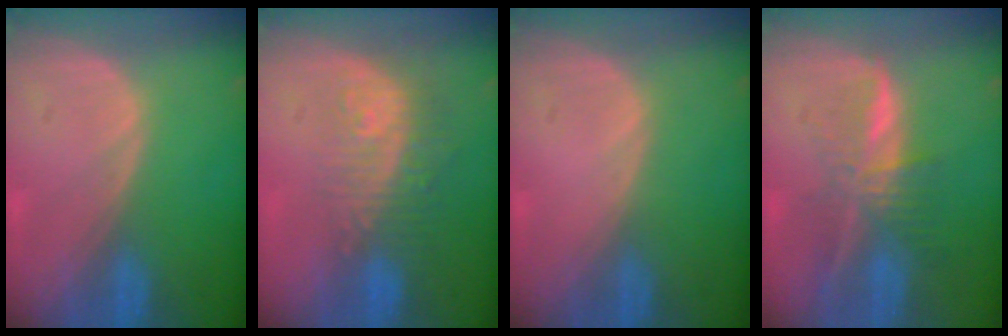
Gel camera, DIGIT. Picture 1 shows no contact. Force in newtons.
{"total": 9.7, "press": 8.1, "slide": 5.3}
{"total": 0.0}
{"total": 7.4, "press": 6.2, "slide": 3.9}